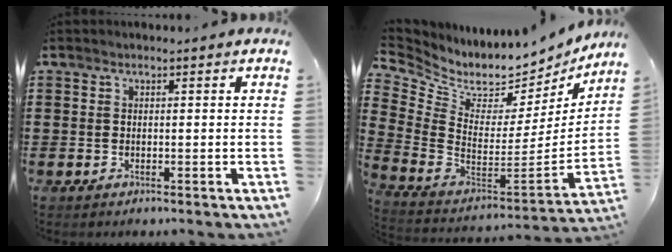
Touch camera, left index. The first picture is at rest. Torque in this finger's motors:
{"motor_torque": [-0.78, 0.76, -0.02, 0.00]}